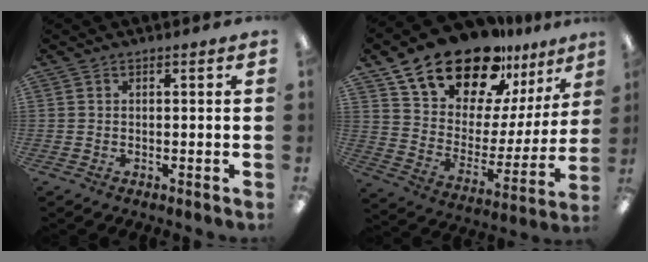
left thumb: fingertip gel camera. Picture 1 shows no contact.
{"total": 21.3, "force": [17.4, 9.3, 8.0], "torque": [-0.155, -0.120, 0.312]}